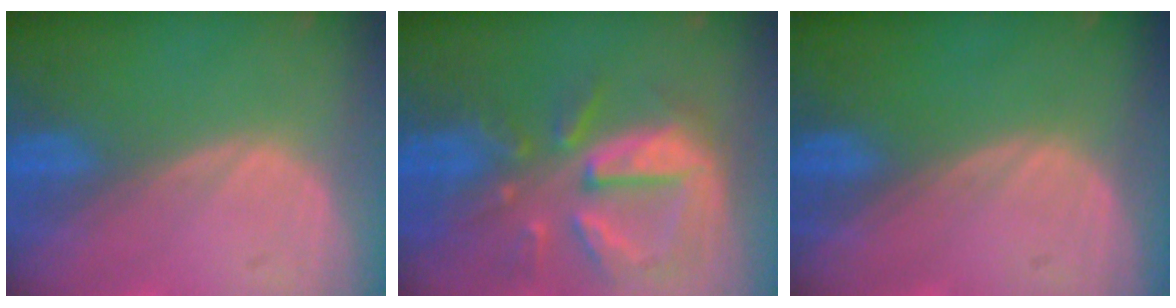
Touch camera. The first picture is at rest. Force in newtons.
{"total": 10.8, "press": 9.5, "slide": 5.2}
{"total": 0.0}